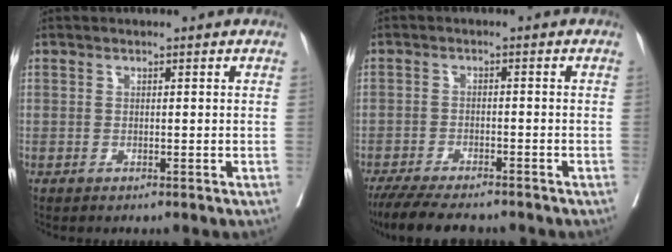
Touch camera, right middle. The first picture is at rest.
{"total": 10.4, "force": [-9.0, 2.0, 4.8], "torque": [-0.071, -0.017, -0.139]}